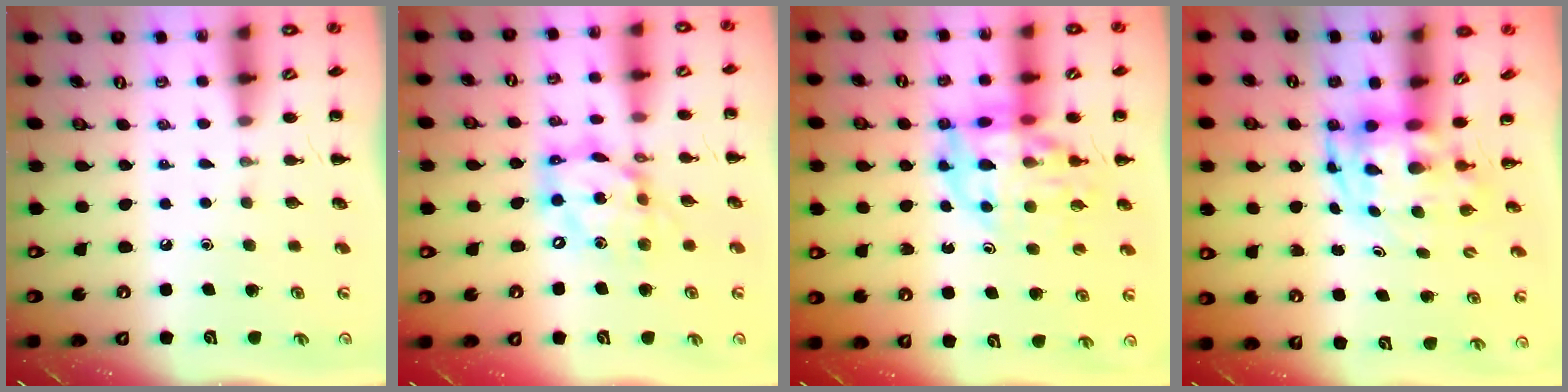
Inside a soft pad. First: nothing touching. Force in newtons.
{"total": 13.4, "press": 13.0, "slide": 3.6}
{"total": 14.1, "press": 13.6, "slide": 3.7}
{"total": 3.7, "press": 3.7, "slide": 0.8}